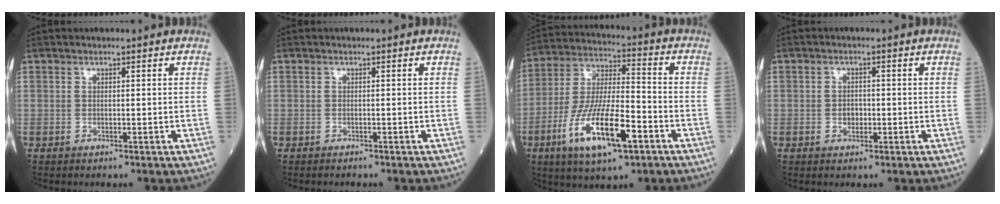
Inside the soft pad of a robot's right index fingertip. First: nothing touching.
{"total": 0.9, "force": [-0.8, 0.1, 0.3], "torque": [-0.007, -0.002, -0.011]}
{"total": 15.5, "force": [-6.8, 3.7, 13.5], "torque": [-0.269, -0.012, -0.119]}
{"total": 1.8, "force": [-0.4, 1.3, 1.2], "torque": [-0.018, 0.003, -0.005]}